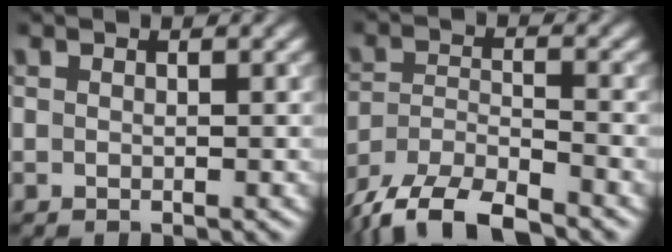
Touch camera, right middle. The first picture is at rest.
{"total": 7.8, "force": [-6.6, 2.2, 3.4], "torque": [-0.068, -0.014, -0.122]}